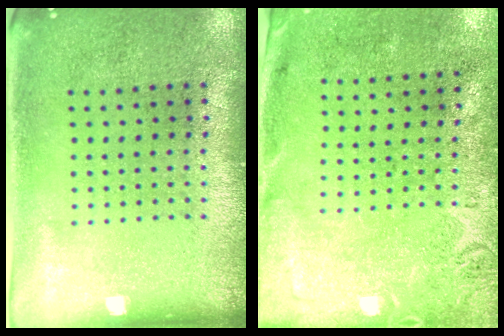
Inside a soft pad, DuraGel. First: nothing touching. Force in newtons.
{"total": 2.9, "press": 2.2, "slide": 1.8}